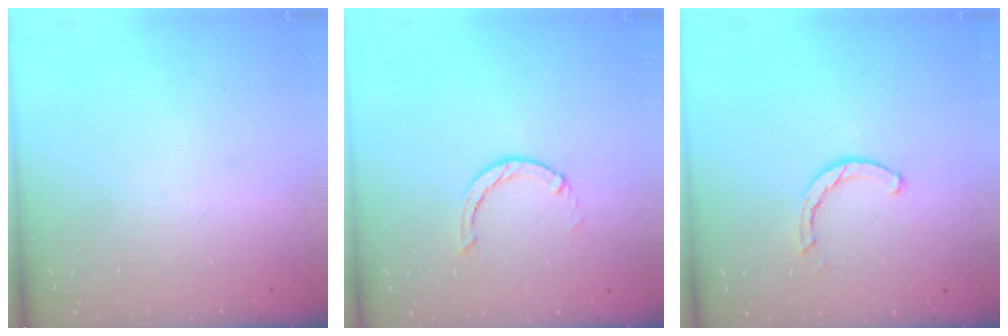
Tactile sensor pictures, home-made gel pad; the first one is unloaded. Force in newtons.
{"total": 1.0, "press": 0.9, "slide": 0.3}
{"total": 2.5, "press": 2.5, "slide": 0.1}